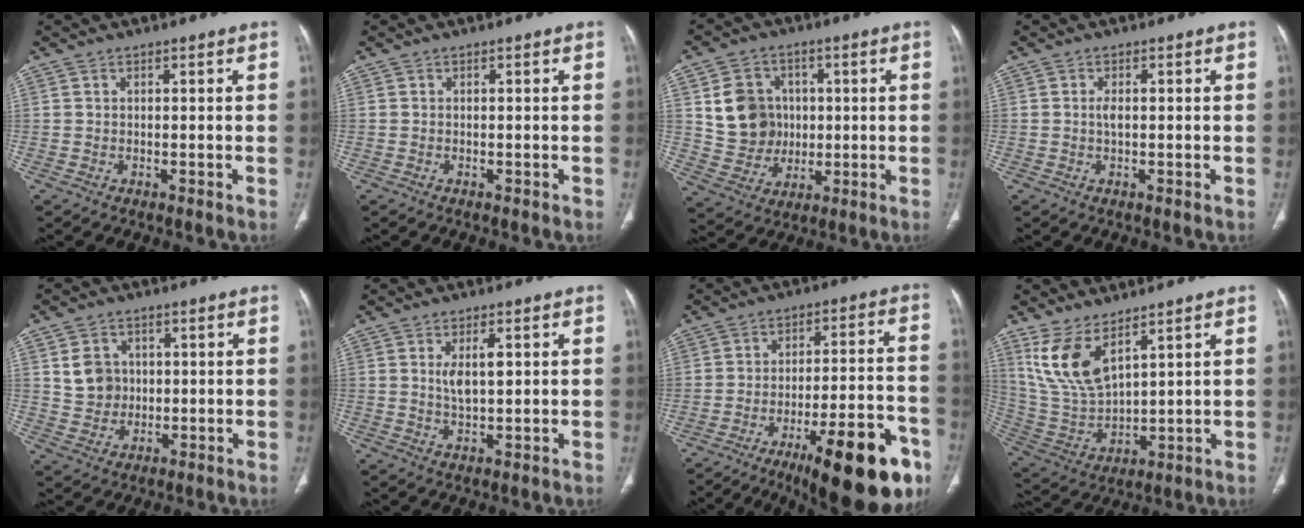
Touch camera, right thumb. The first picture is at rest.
{"total": 0.0}
{"total": 11.4, "force": [1.8, 10.1, 4.9], "torque": [-0.047, 0.000, 0.044]}
{"total": 1.6, "force": [0.0, 0.6, 1.5], "torque": [-0.031, 0.000, -0.002]}
{"total": 6.0, "force": [1.2, 5.3, 2.5], "torque": [-0.016, -0.004, 0.026]}
{"total": 4.7, "force": [1.1, 1.9, 4.2], "torque": [-0.073, -0.009, 0.023]}
{"total": 22.3, "force": [-11.9, 6.4, 17.7], "torque": [-0.193, 0.068, -0.169]}
{"total": 11.4, "force": [6.7, 4.7, 7.9], "torque": [-0.156, -0.035, 0.157]}